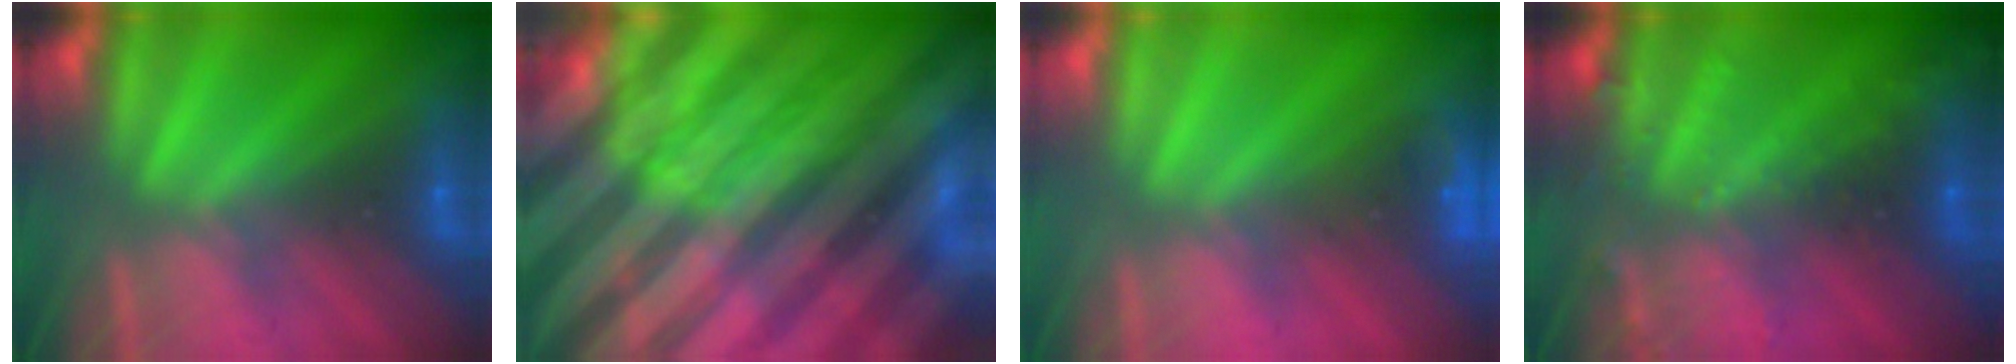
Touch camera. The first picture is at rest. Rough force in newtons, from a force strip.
{"total": 7.6}
{"total": 4.6}
{"total": 2.9}